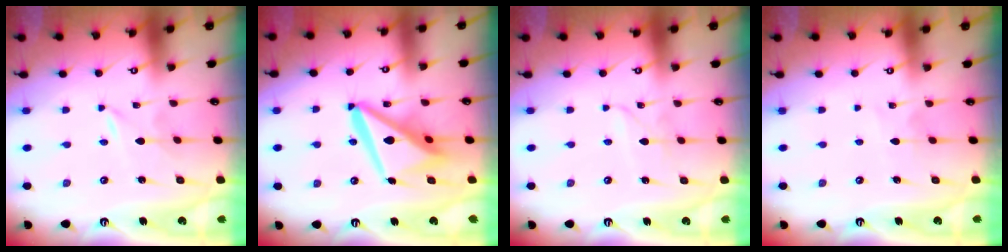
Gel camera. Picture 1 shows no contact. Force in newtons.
{"total": 15.4, "press": 15.3, "slide": 1.7}
{"total": 2.1, "press": 2.1, "slide": 0.2}
{"total": 3.7, "press": 3.7, "slide": 0.3}